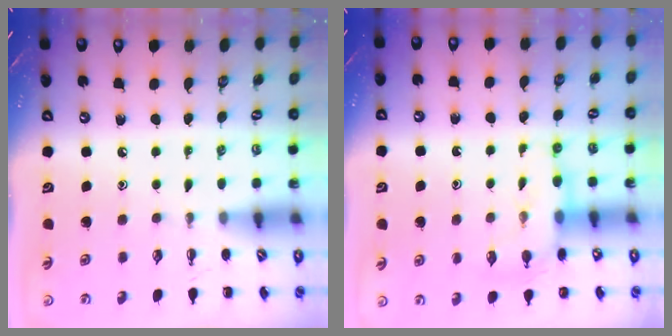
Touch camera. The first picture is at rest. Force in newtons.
{"total": 8.5, "press": 8.4, "slide": 0.7}